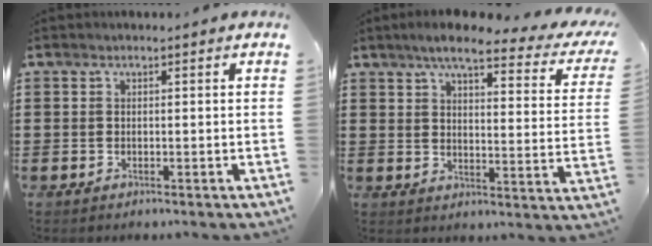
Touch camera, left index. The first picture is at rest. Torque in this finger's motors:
{"motor_torque": [2.14, 0.00, 0.27, 0.06]}